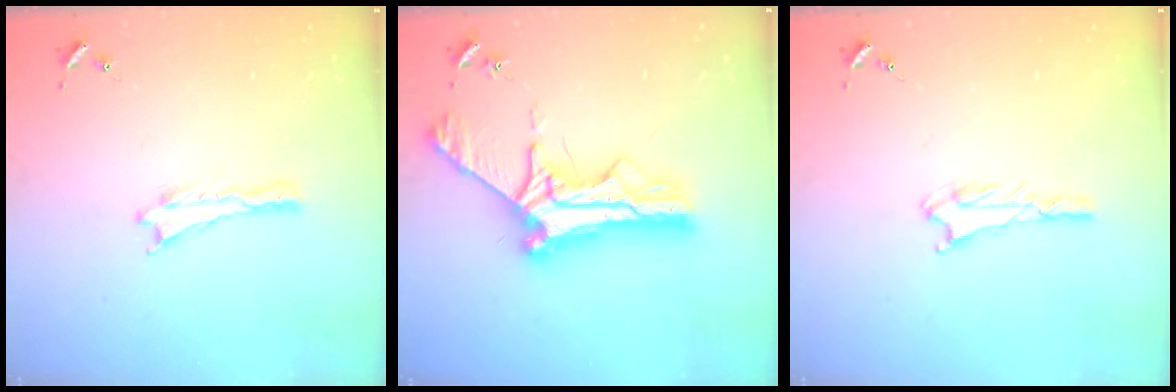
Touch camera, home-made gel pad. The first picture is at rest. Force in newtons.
{"total": 11.2, "press": 11.2, "slide": 0.8}
{"total": 1.8, "press": 1.8, "slide": 0.2}